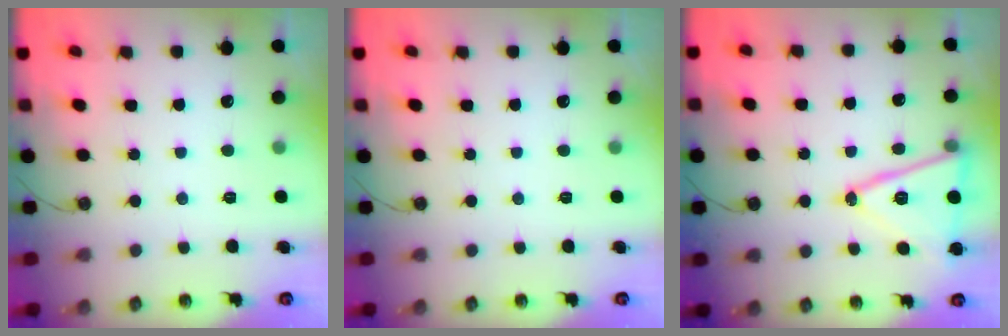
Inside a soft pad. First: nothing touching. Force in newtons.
{"total": 0.0}
{"total": 15.6, "press": 15.2, "slide": 3.5}